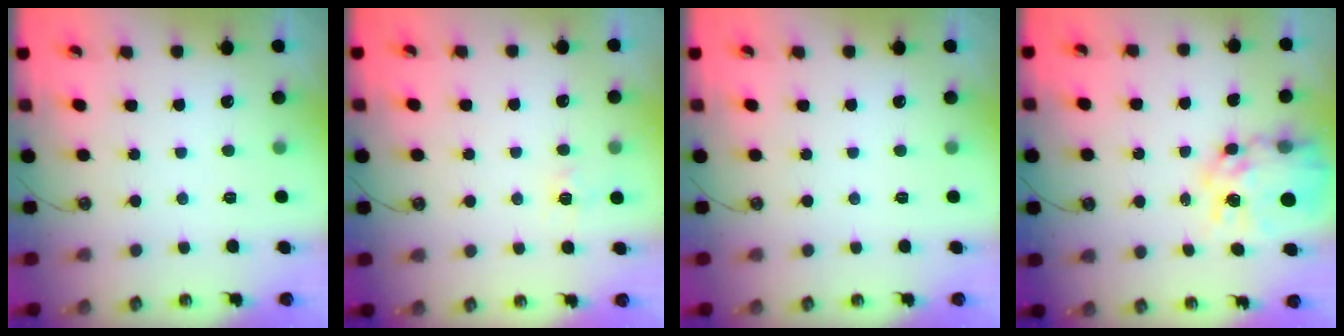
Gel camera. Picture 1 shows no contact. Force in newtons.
{"total": 5.0, "press": 5.0, "slide": 0.7}
{"total": 0.0}
{"total": 14.4, "press": 14.3, "slide": 1.2}